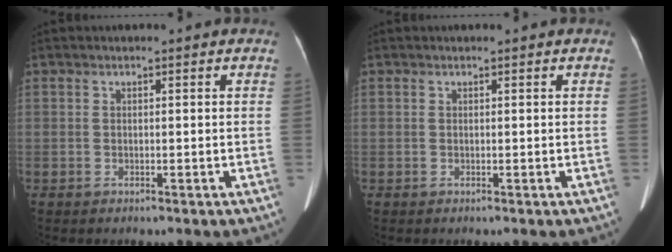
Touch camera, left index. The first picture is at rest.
{"total": 0.0}